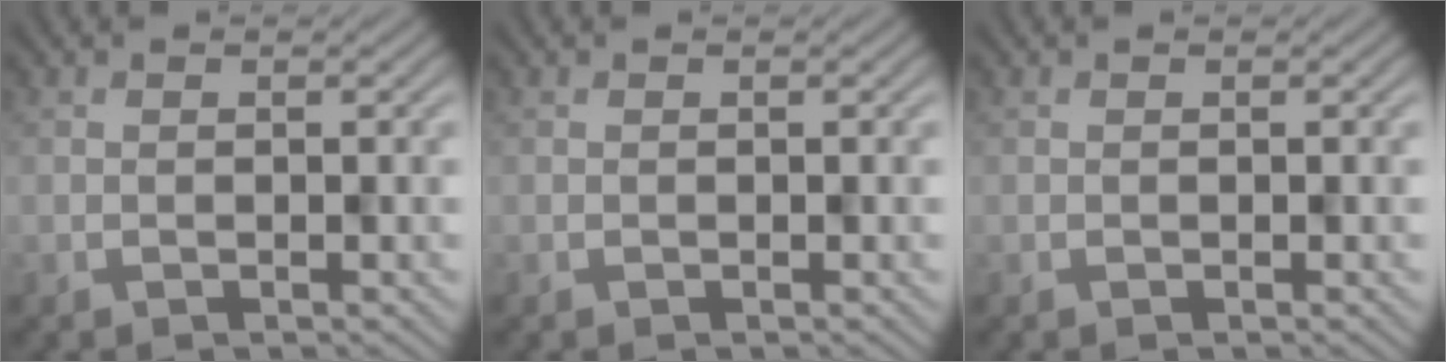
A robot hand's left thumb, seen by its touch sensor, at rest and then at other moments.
{"total": 0.0}
{"total": 0.0}